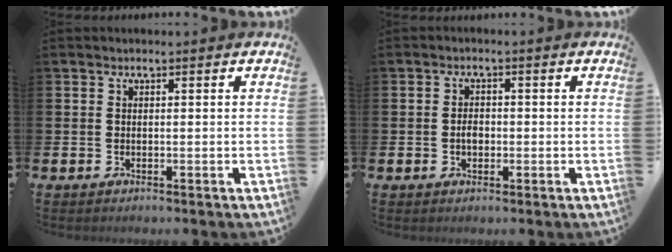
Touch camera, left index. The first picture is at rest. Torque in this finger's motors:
{"motor_torque": [0.16, -0.10, 0.05, 0.02]}